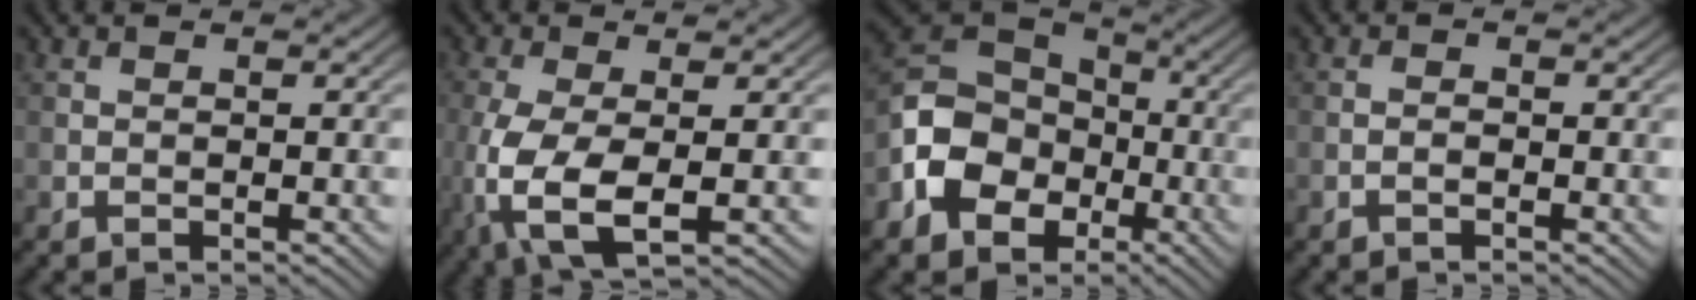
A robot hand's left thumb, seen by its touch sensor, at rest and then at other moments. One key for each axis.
{"total": 9.7, "fx": -2.3, "fy": 4.3, "fz": 8.3, "tx": -0.211, "ty": -0.023, "tz": -0.042}
{"total": 11.5, "fx": -4.0, "fy": 8.8, "fz": 6.4, "tx": -0.149, "ty": -0.011, "tz": -0.096}
{"total": 0.9, "fx": -0.5, "fy": 0.3, "fz": 0.6, "tx": -0.012, "ty": 0.002, "tz": -0.010}